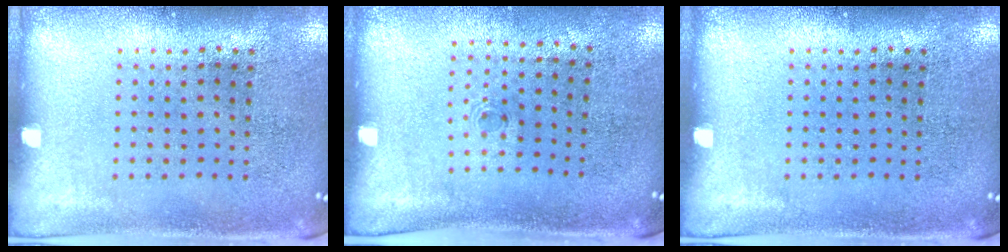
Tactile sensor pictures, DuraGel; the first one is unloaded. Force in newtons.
{"total": 0.5, "press": 0.3, "slide": 0.4}
{"total": 0.0}